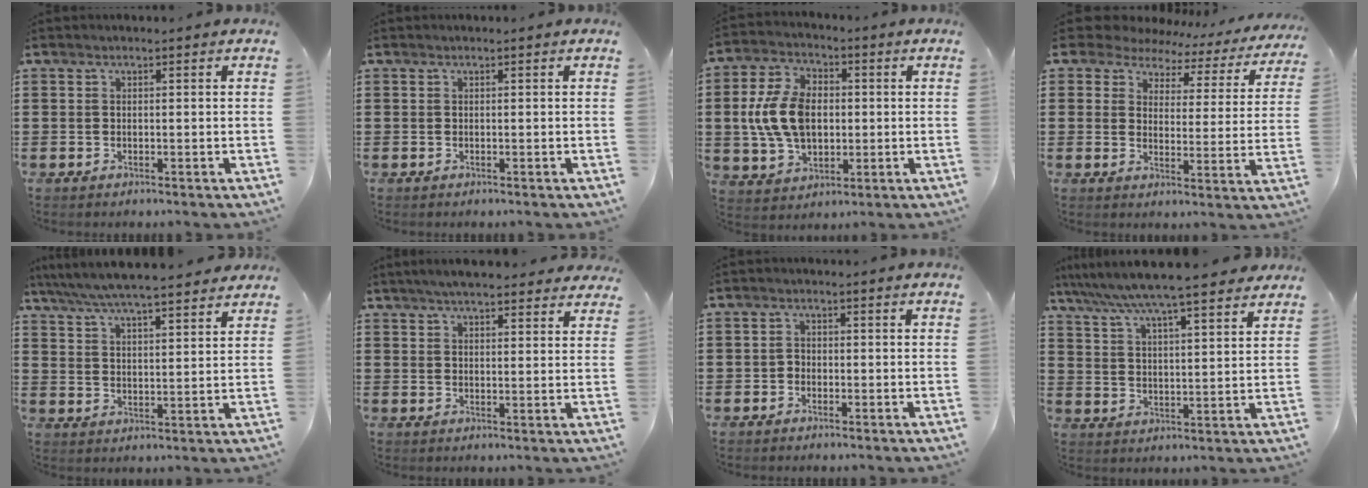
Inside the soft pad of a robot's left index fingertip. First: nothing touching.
{"total": 0.0}
{"total": 10.3, "force": [0.2, 7.1, 7.5], "torque": [-0.185, 0.009, -0.001]}
{"total": 5.3, "force": [4.4, 2.7, 1.1], "torque": [-0.041, -0.024, 0.075]}
{"total": 5.8, "force": [5.4, 0.1, 2.1], "torque": [-0.062, -0.026, 0.095]}
{"total": 5.0, "force": [4.6, 0.6, 1.9], "torque": [-0.049, -0.007, 0.086]}
{"total": 1.1, "force": [-0.6, 0.9, 0.4], "torque": [-0.011, 0.002, -0.014]}
{"total": 6.9, "force": [6.2, -0.1, 3.0], "torque": [-0.084, -0.033, 0.104]}